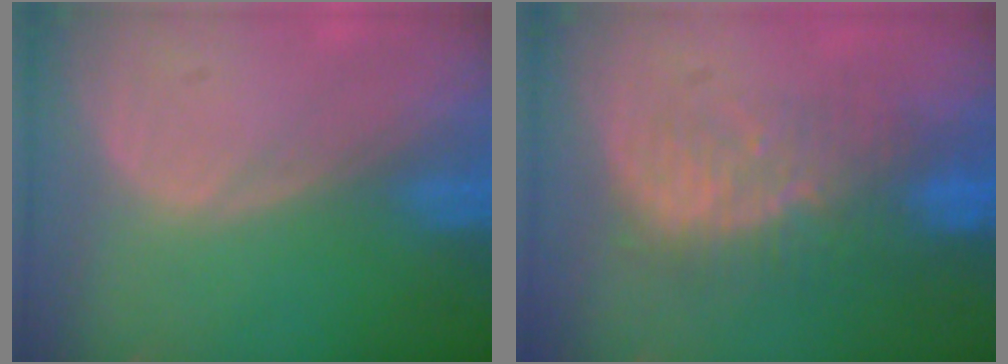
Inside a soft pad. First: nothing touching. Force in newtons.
{"total": 9.2, "press": 8.3, "slide": 4.0}